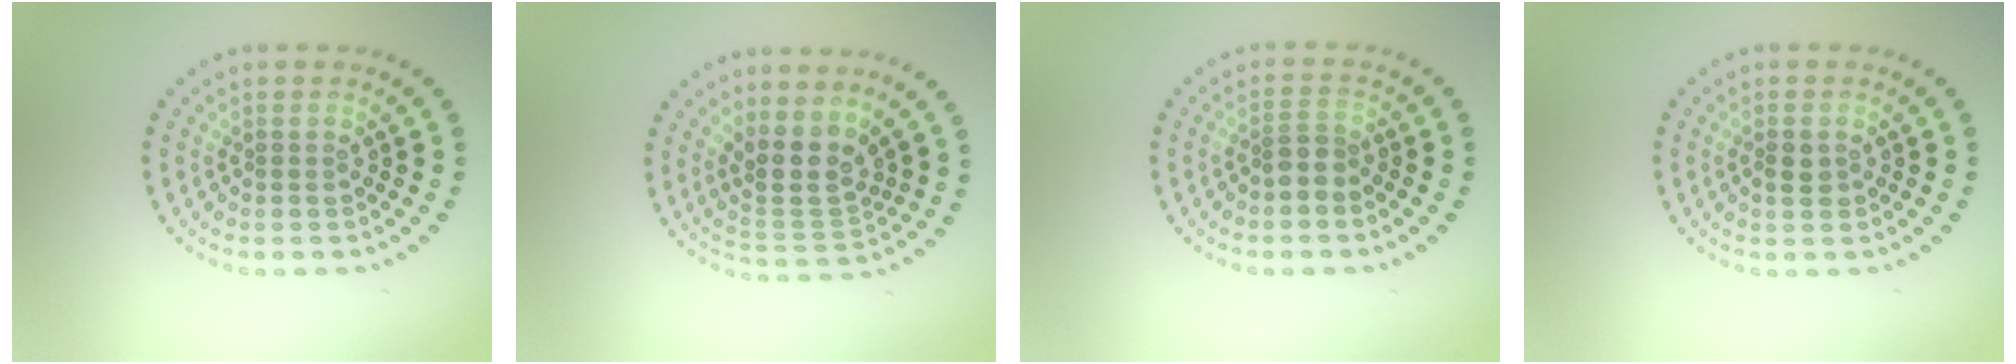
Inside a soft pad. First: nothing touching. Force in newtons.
{"total": 3.8, "press": 3.2, "slide": 2.1}
{"total": 1.7, "press": 1.2, "slide": 1.1}
{"total": 1.5, "press": 1.5, "slide": 0.1}